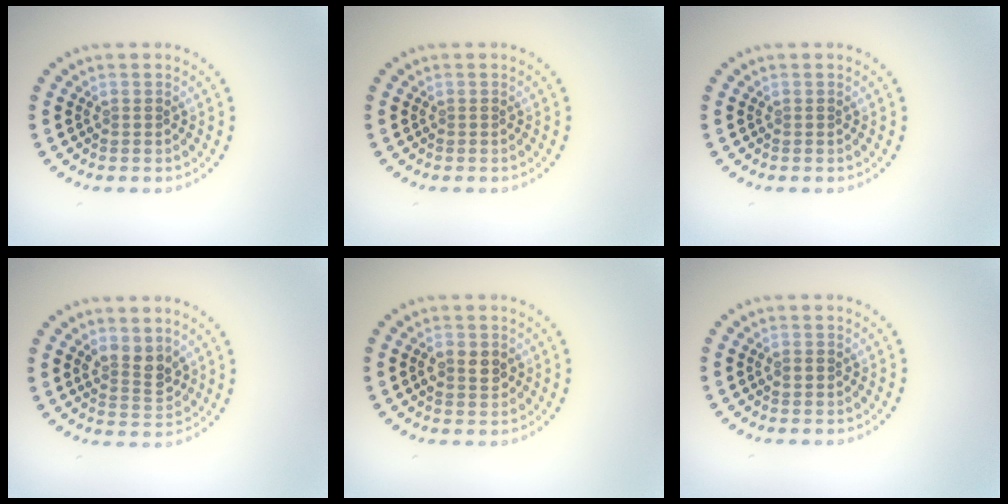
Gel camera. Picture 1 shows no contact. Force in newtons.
{"total": 0.0}
{"total": 0.0}
{"total": 2.6, "press": 2.4, "slide": 1.0}
{"total": 2.1, "press": 2.1, "slide": 0.2}
{"total": 1.0, "press": 1.0, "slide": 0.0}